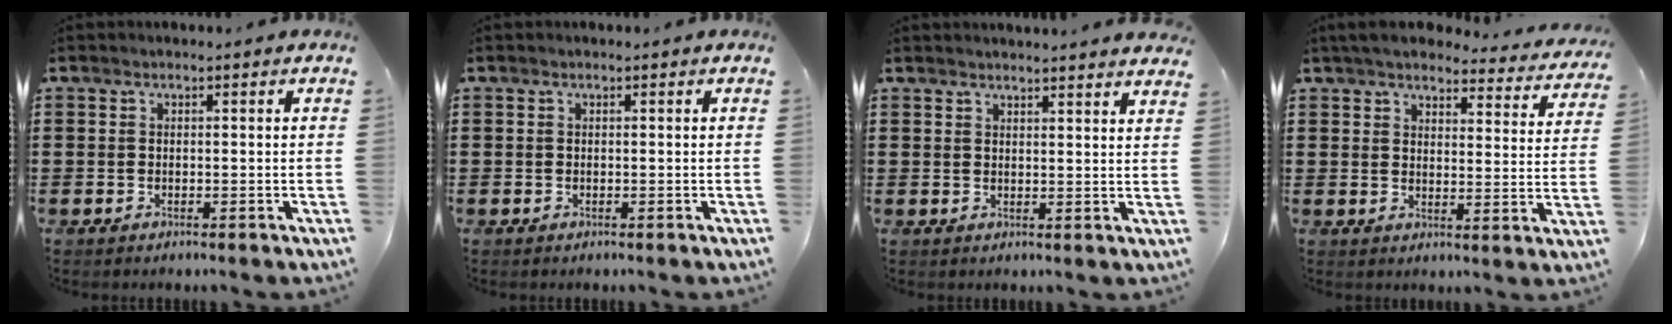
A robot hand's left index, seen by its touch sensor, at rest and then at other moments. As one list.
[{"total": 0.0}, {"total": 2.4, "force": [2.3, -0.5, 0.1], "torque": [-0.008, -0.006, 0.046]}, {"total": 4.9, "force": [4.6, 0.7, 1.7], "torque": [-0.053, -0.024, 0.079]}]